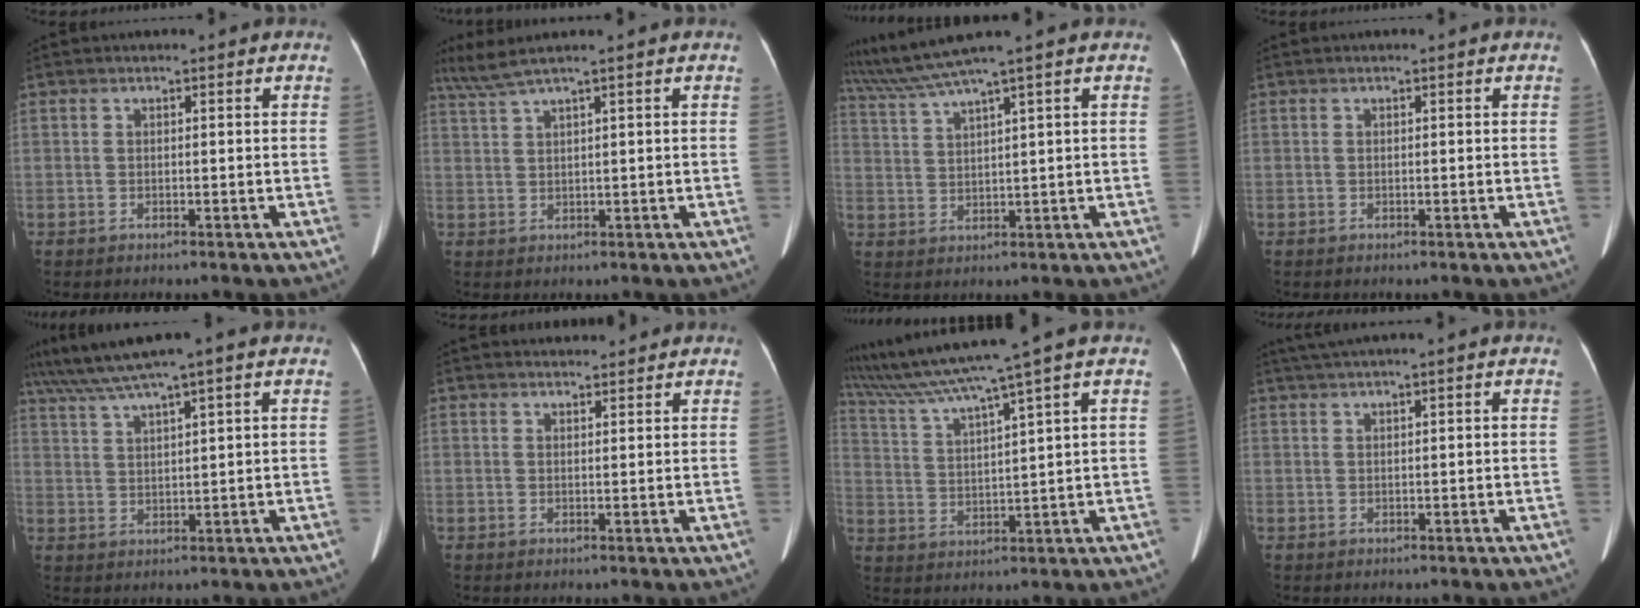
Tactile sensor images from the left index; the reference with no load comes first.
{"total": 4.0, "force": [3.1, -1.1, 2.3], "torque": [-0.062, 0.013, 0.070]}
{"total": 6.3, "force": [5.2, -2.4, 2.7], "torque": [-0.069, 0.009, 0.110]}
{"total": 0.0}
{"total": 6.7, "force": [5.1, -1.1, 4.2], "torque": [-0.087, 0.025, 0.099]}
{"total": 2.4, "force": [2.4, 0.5, 0.1], "torque": [-0.006, 0.011, 0.036]}
{"total": 12.5, "force": [9.8, -2.8, 7.3], "torque": [-0.133, 0.009, 0.173]}
{"total": 2.4, "force": [1.7, -0.5, 1.6], "torque": [-0.039, 0.017, 0.041]}